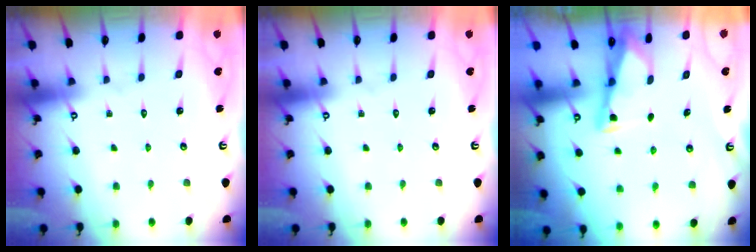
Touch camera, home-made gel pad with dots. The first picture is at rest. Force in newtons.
{"total": 0.0}
{"total": 2.8, "press": 2.8, "slide": 0.3}